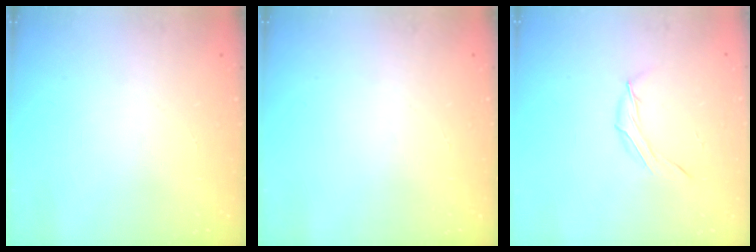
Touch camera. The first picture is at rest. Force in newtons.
{"total": 0.0}
{"total": 6.3, "press": 6.2, "slide": 1.0}